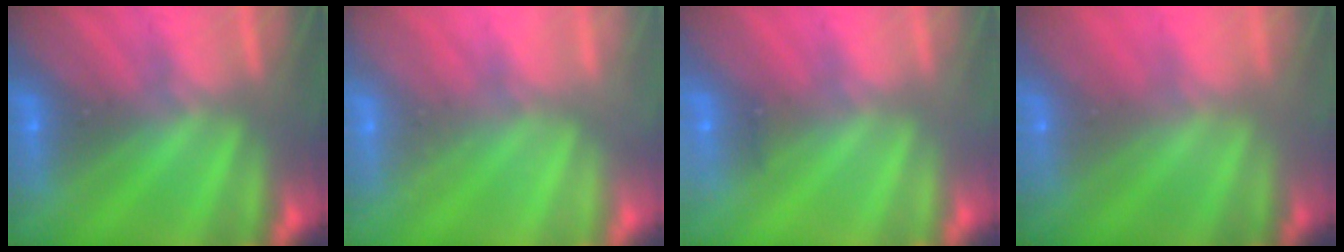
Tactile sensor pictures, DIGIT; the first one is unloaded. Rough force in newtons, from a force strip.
{"total": 2.3}
{"total": 2.4}
{"total": 9.0}